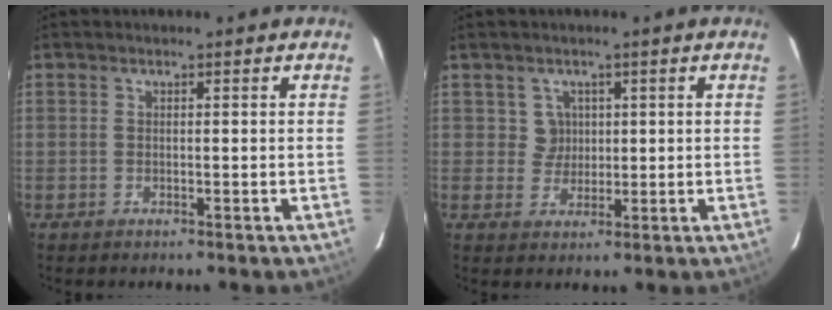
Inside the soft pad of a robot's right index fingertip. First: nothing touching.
{"total": 3.3, "force": [1.0, 3.1, 0.0], "torque": [0.008, 0.011, 0.016]}